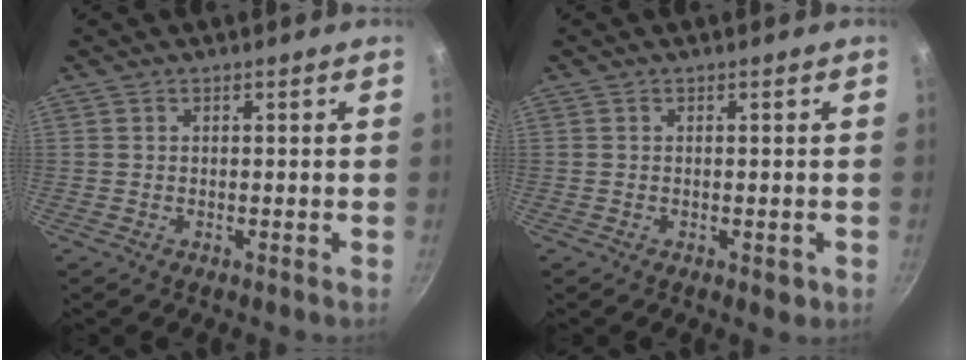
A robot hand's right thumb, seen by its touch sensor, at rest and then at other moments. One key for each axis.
{"total": 1.8, "fx": -0.6, "fy": 0.9, "fz": 1.5, "tx": -0.019, "ty": -0.003, "tz": -0.007}